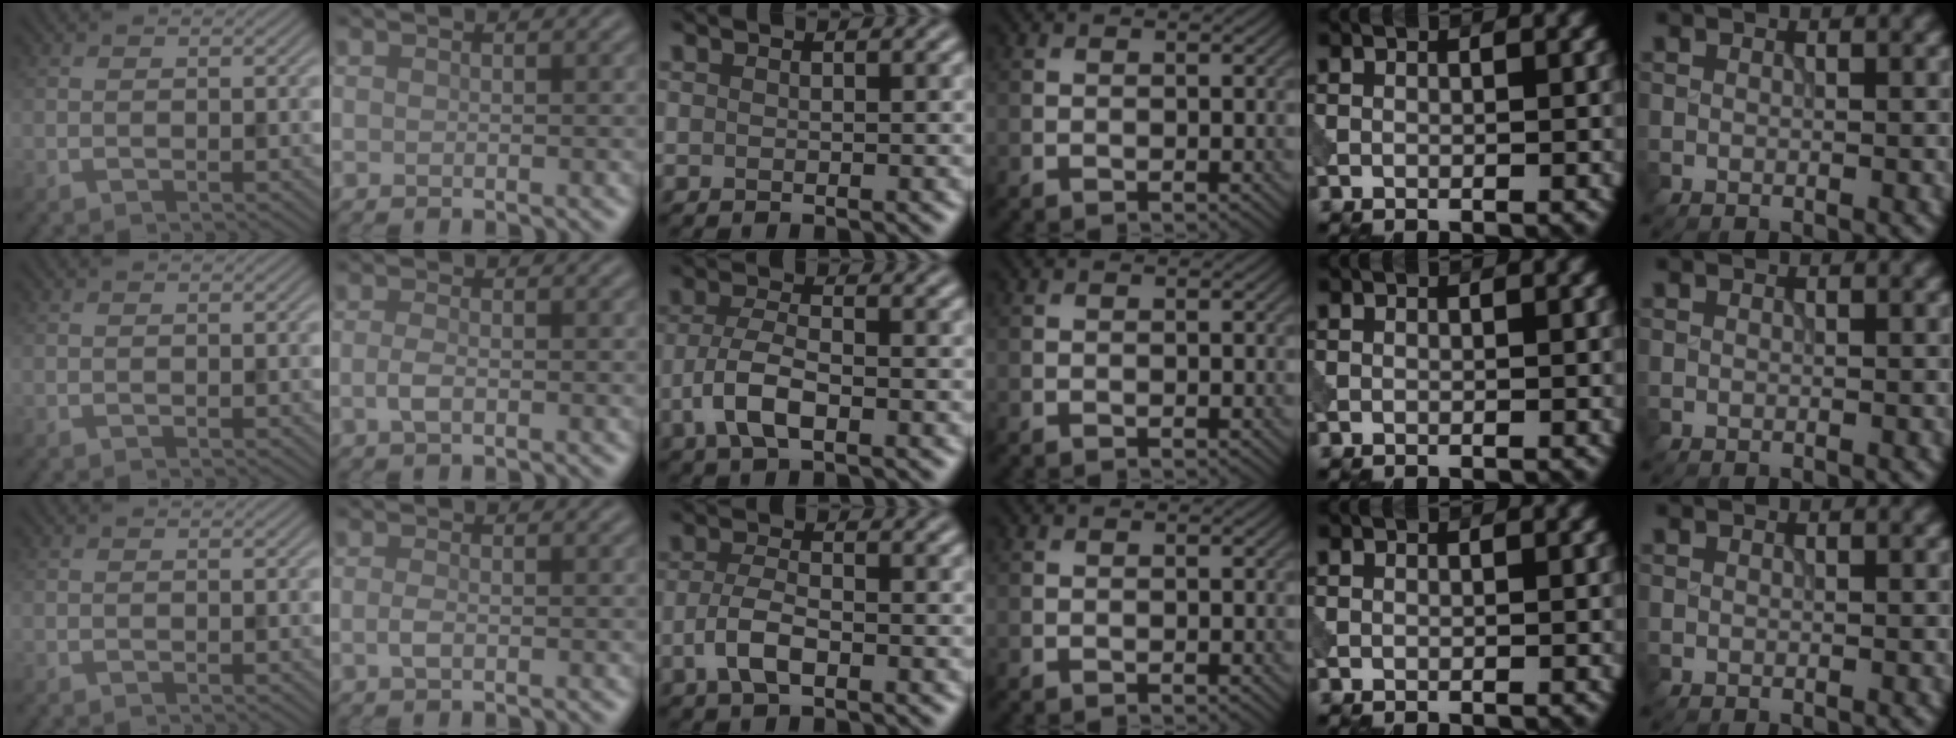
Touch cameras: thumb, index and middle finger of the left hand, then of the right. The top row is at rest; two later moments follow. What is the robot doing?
{"motion": "extract", "object": "peg toy"}